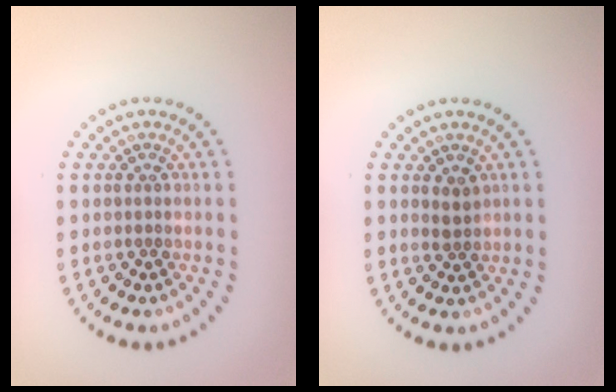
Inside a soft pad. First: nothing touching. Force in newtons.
{"total": 1.4, "press": 1.2, "slide": 0.6}